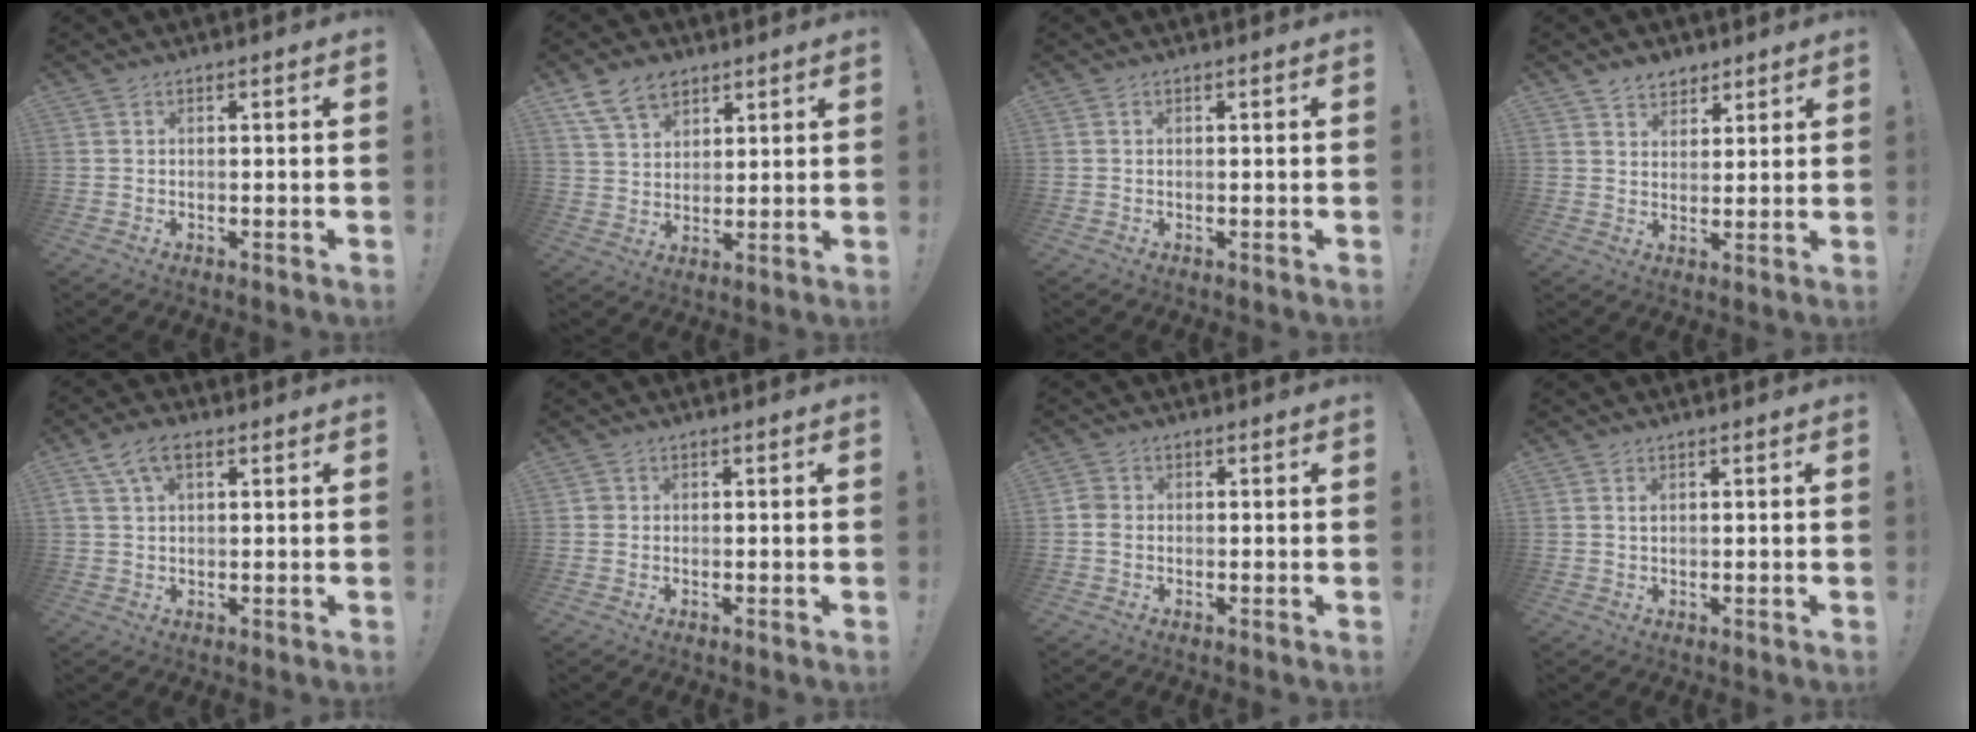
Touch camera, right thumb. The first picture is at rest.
{"total": 10.6, "force": [6.6, 7.1, 4.3], "torque": [-0.068, -0.032, 0.129]}
{"total": 0.0}
{"total": 5.6, "force": [4.2, 3.6, 0.7], "torque": [-0.003, -0.027, 0.078]}
{"total": 7.0, "force": [3.1, 3.9, 5.0], "torque": [-0.093, 0.006, 0.062]}
{"total": 1.2, "force": [0.1, 1.2, 0.3], "torque": [-0.005, 0.005, 0.002]}
{"total": 2.5, "force": [-0.7, 2.1, 1.2], "torque": [-0.013, 0.007, -0.013]}
{"total": 0.5, "force": [0.3, 0.3, 0.4], "torque": [0.000, -0.004, 0.005]}